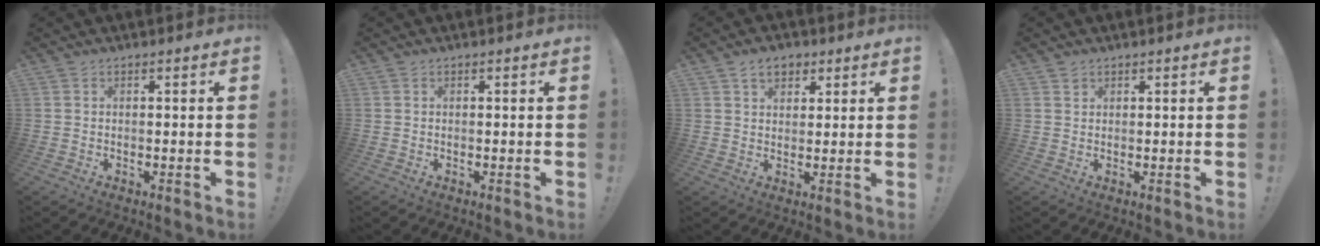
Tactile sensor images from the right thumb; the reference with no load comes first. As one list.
[{"total": 0.0}, {"total": 5.6, "force": [3.1, 3.7, 2.8], "torque": [-0.035, -0.006, 0.053]}, {"total": 1.2, "force": [0.8, 0.8, 0.3], "torque": [0.001, -0.002, 0.015]}]